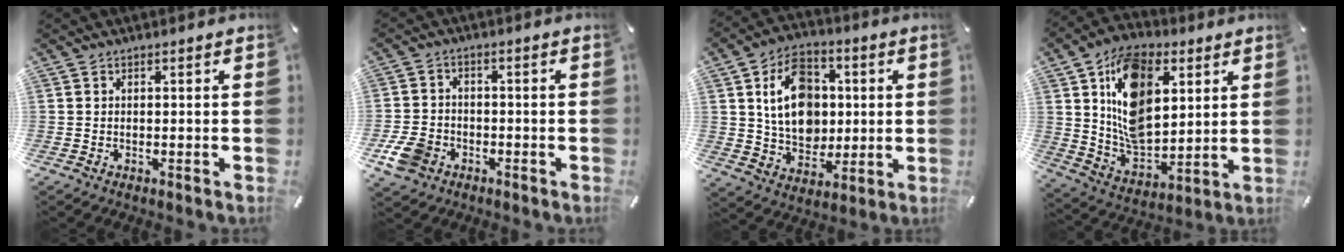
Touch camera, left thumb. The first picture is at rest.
{"total": 7.2, "force": [-3.3, 5.6, 3.2], "torque": [-0.082, 0.015, -0.062]}
{"total": 14.4, "force": [2.1, 11.7, 8.1], "torque": [-0.136, 0.013, 0.042]}
{"total": 17.4, "force": [6.5, 11.6, 11.2], "torque": [-0.217, -0.017, 0.119]}